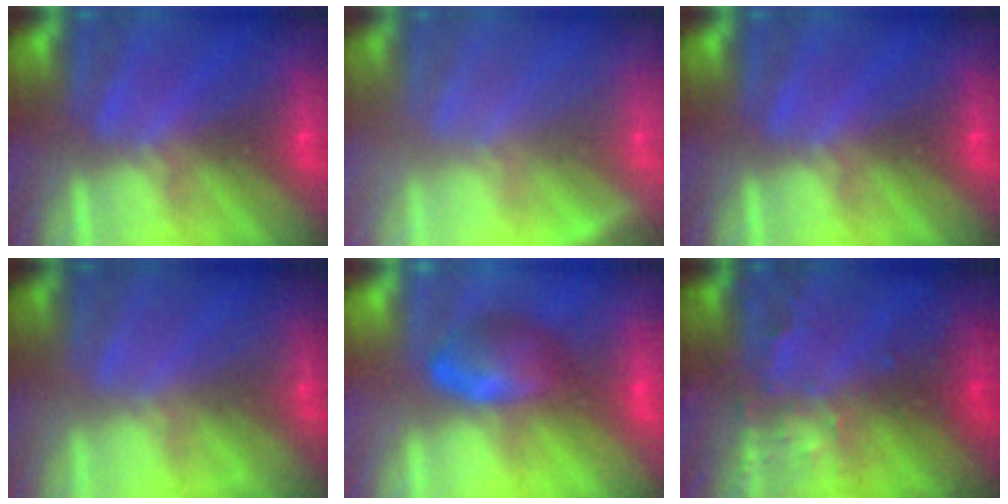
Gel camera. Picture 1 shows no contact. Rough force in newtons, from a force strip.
{"total": 2.4}
{"total": 0.0}
{"total": 1.7}
{"total": 7.5}
{"total": 7.5}